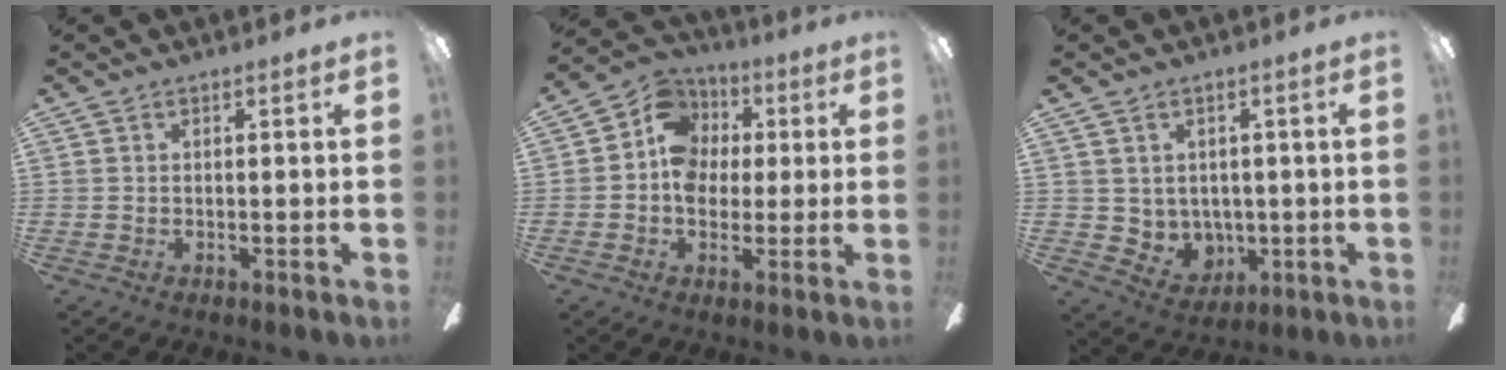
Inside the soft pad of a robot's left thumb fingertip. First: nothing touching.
{"total": 10.9, "force": [1.3, 9.7, 4.8], "torque": [-0.078, 0.017, 0.029]}
{"total": 5.0, "force": [2.1, 4.4, 0.9], "torque": [-0.033, -0.014, 0.045]}